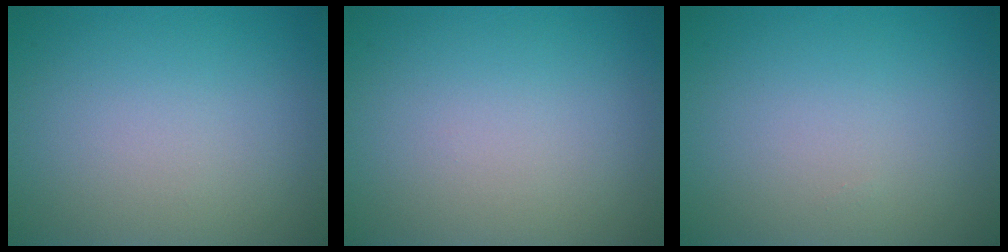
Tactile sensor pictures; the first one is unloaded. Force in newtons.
{"total": 0.0}
{"total": 0.0}